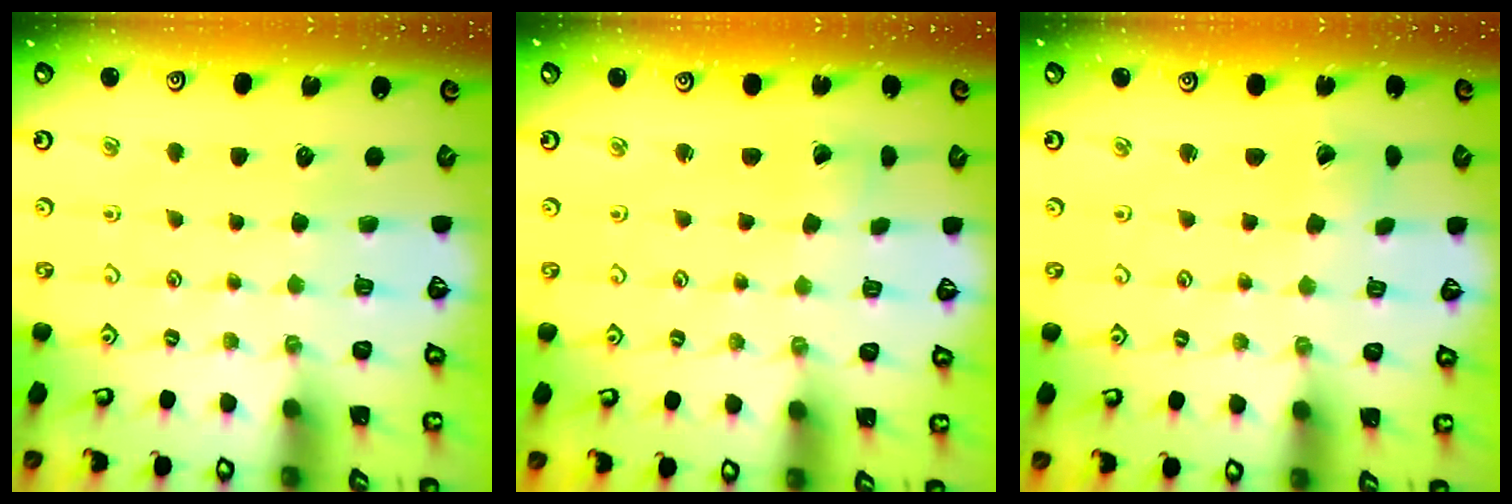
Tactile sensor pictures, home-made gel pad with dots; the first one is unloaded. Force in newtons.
{"total": 2.6, "press": 2.6, "slide": 0.2}
{"total": 0.7, "press": 0.7, "slide": 0.0}